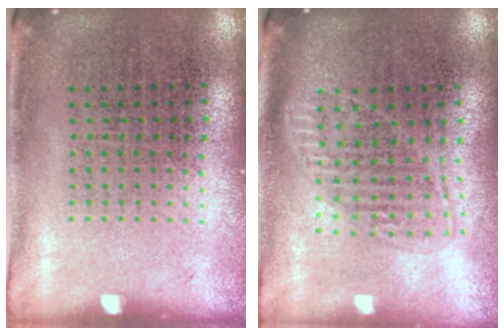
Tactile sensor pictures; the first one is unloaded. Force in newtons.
{"total": 1.7, "press": 1.4, "slide": 0.9}